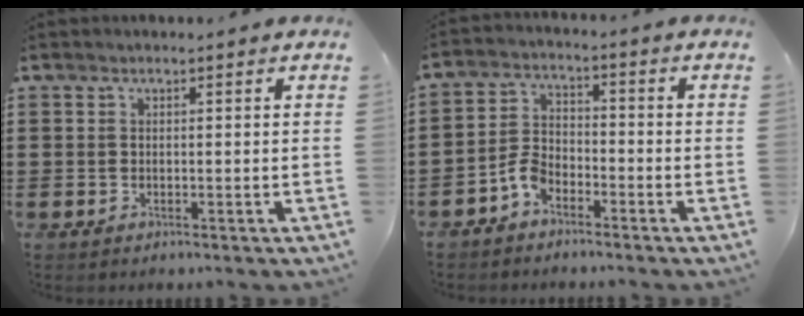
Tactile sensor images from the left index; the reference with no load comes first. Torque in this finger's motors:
{"motor_torque": [0.72, 0.72, 0.28, 0.07]}